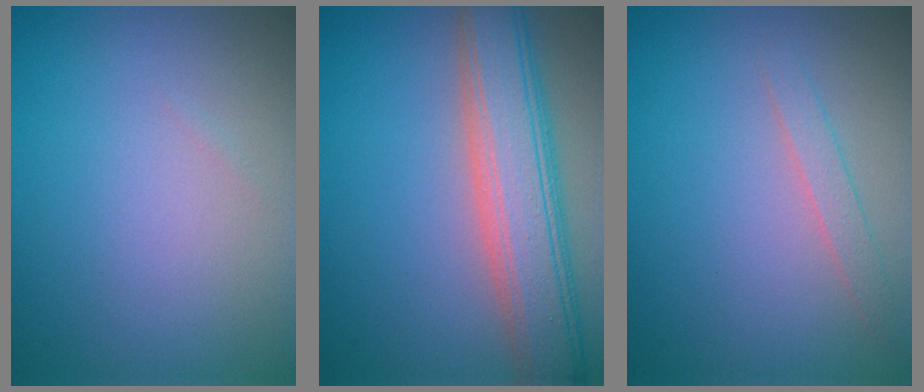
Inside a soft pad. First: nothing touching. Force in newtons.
{"total": 7.6, "press": 7.6, "slide": 0.4}
{"total": 1.3, "press": 1.3, "slide": 0.1}